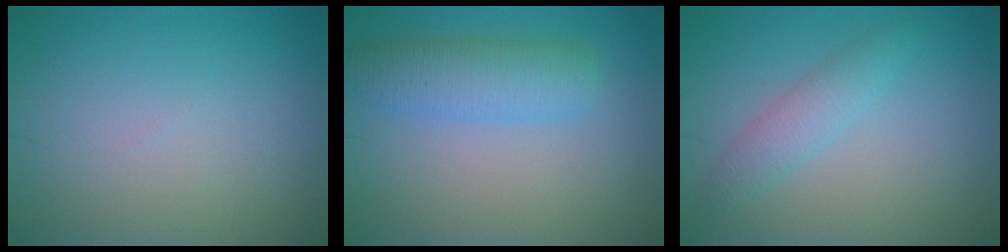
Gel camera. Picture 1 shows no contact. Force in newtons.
{"total": 4.2, "press": 4.2, "slide": 0.2}
{"total": 2.4, "press": 2.4, "slide": 0.1}